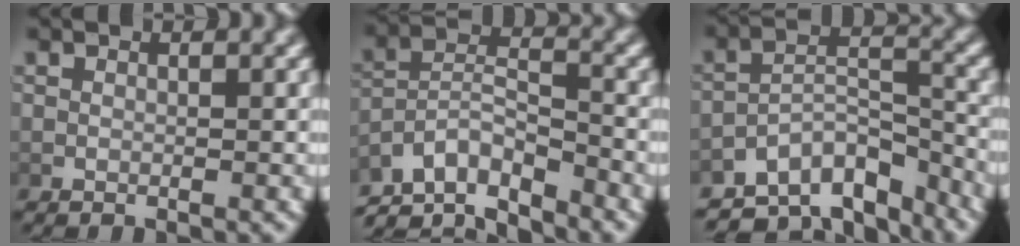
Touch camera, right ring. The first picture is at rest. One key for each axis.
{"total": 9.1, "fx": -6.0, "fy": 5.4, "fz": 4.4, "tx": -0.087, "ty": -0.040, "tz": -0.093}
{"total": 9.1, "fx": -5.8, "fy": 5.0, "fz": 4.9, "tx": -0.069, "ty": -0.023, "tz": -0.088}